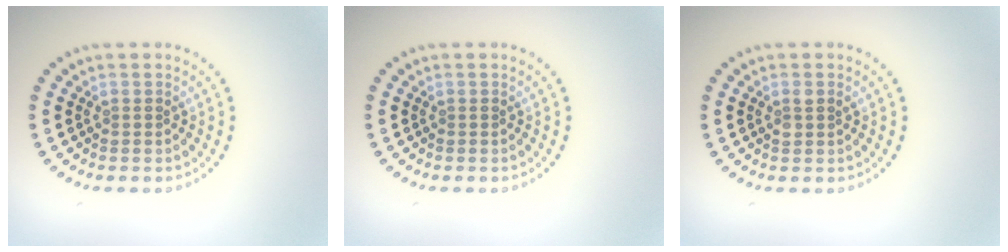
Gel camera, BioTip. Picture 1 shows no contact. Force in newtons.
{"total": 0.0}
{"total": 1.2, "press": 1.0, "slide": 0.5}